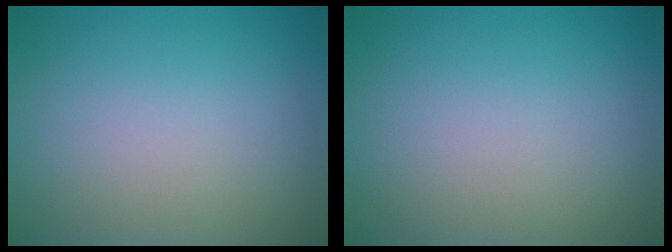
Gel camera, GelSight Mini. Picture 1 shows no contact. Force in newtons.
{"total": 0.0}